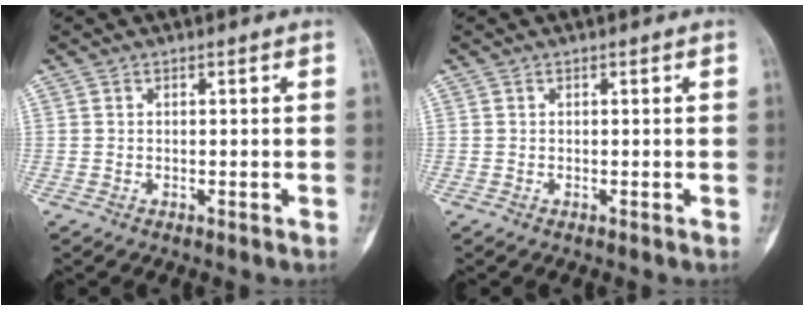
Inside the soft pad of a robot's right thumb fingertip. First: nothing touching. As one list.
[{"total": 0.0}]